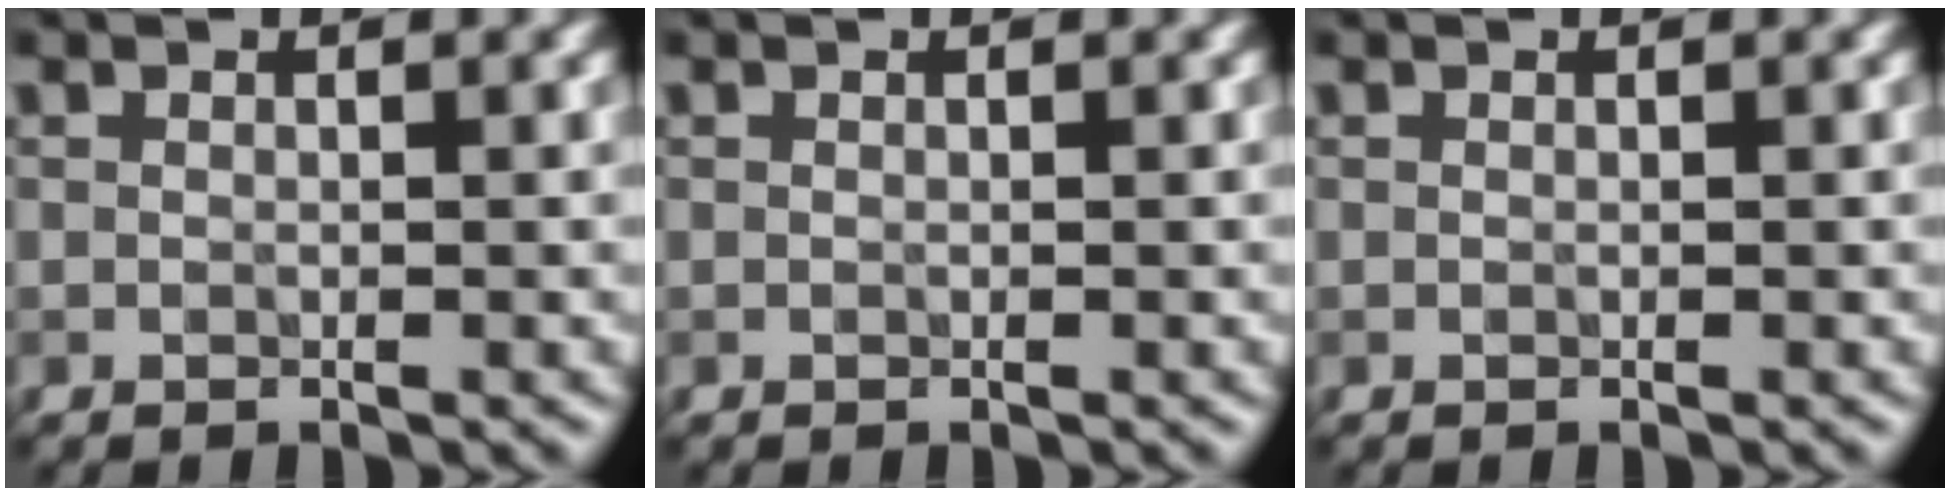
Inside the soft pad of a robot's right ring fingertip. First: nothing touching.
{"total": 0.0}
{"total": 0.0}